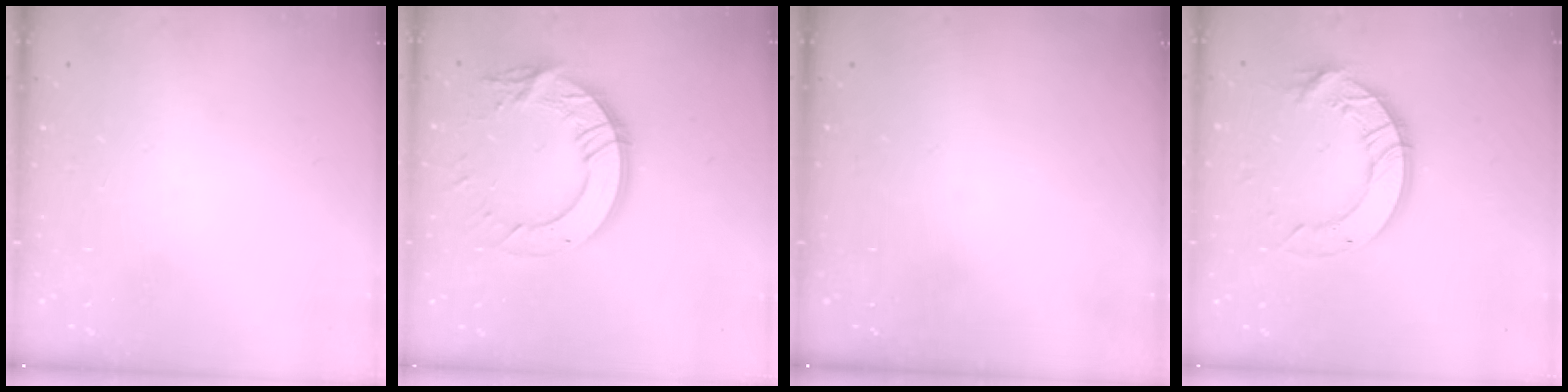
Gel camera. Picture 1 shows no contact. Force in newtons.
{"total": 15.4, "press": 15.3, "slide": 1.3}
{"total": 0.0}
{"total": 11.6, "press": 11.6, "slide": 1.2}